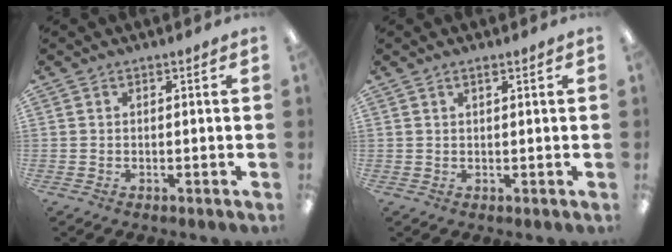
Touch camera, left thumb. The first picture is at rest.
{"total": 1.0, "force": [0.8, 0.3, 0.6], "torque": [-0.013, 0.002, 0.014]}